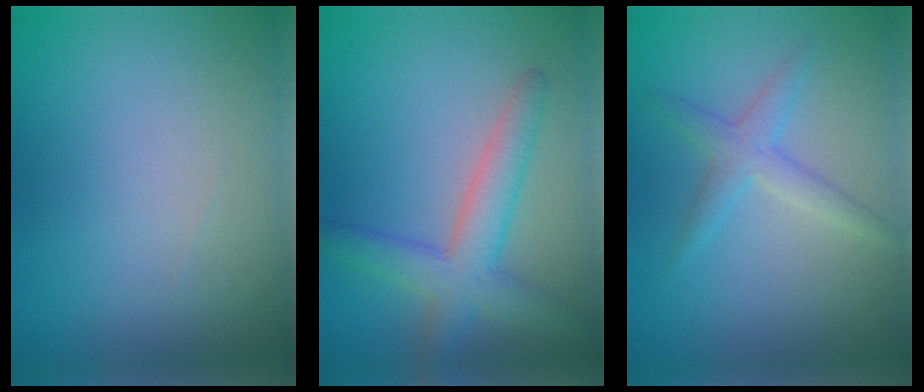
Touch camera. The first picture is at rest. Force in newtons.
{"total": 4.5, "press": 4.5, "slide": 0.2}
{"total": 2.2, "press": 2.2, "slide": 0.1}